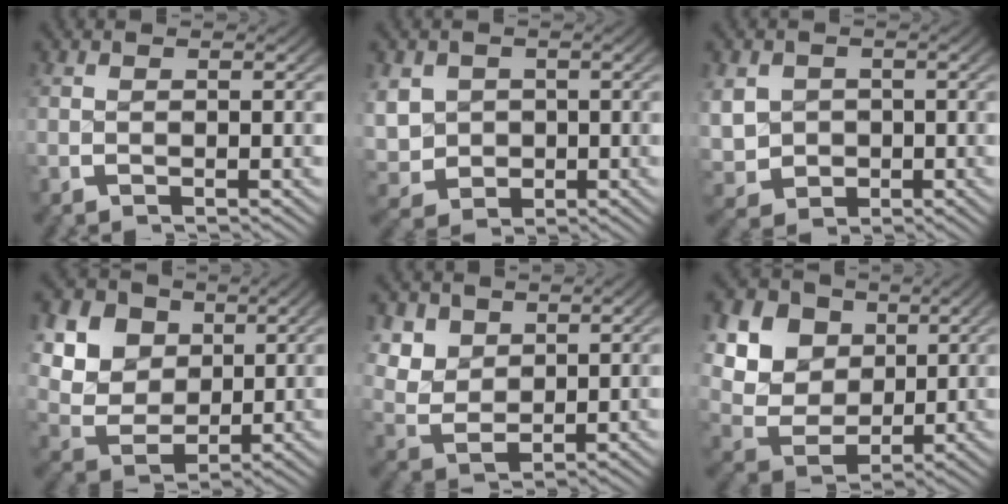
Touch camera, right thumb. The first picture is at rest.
{"total": 7.1, "force": [-0.4, 6.1, 3.6], "torque": [-0.099, -0.038, 0.011]}
{"total": 6.4, "force": [-0.5, 5.5, 3.2], "torque": [-0.084, -0.031, 0.008]}
{"total": 12.5, "force": [1.2, 10.3, 7.1], "torque": [-0.166, -0.028, 0.017]}
{"total": 6.6, "force": [1.1, 5.3, 3.8], "torque": [-0.100, -0.027, 0.033]}
{"total": 13.8, "force": [1.2, 11.4, 7.8], "torque": [-0.179, -0.028, 0.014]}